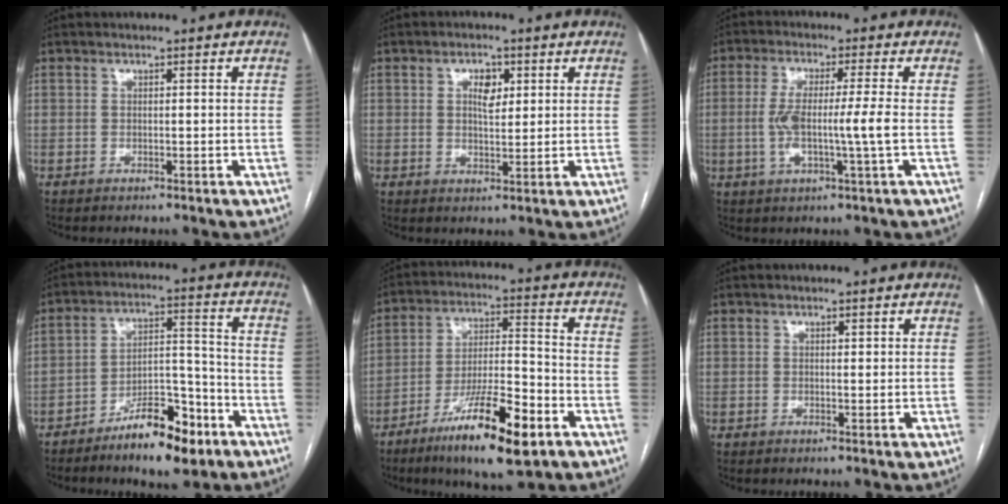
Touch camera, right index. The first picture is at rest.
{"total": 4.0, "force": [1.4, 2.1, 3.2], "torque": [-0.052, 0.003, 0.024]}
{"total": 7.3, "force": [-0.6, 0.1, 7.2], "torque": [-0.144, -0.001, -0.013]}
{"total": 11.5, "force": [-7.6, 3.7, 7.9], "torque": [-0.121, 0.018, -0.123]}
{"total": 15.9, "force": [-8.8, 2.7, 12.9], "torque": [-0.226, -0.017, -0.145]}
{"total": 0.7, "force": [0.4, 0.3, 0.5], "torque": [-0.007, -0.002, 0.004]}